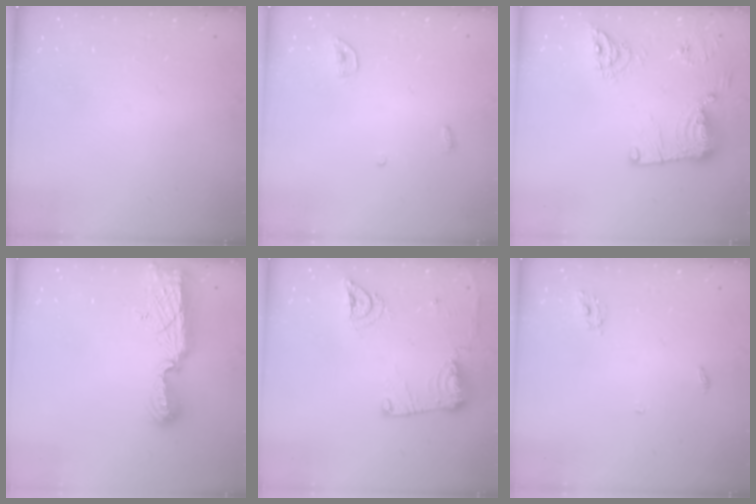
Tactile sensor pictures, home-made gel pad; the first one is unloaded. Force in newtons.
{"total": 3.4, "press": 3.4, "slide": 0.3}
{"total": 19.0, "press": 18.6, "slide": 4.0}
{"total": 10.8, "press": 10.5, "slide": 2.5}
{"total": 13.5, "press": 13.4, "slide": 1.7}
{"total": 4.0, "press": 4.0, "slide": 0.3}